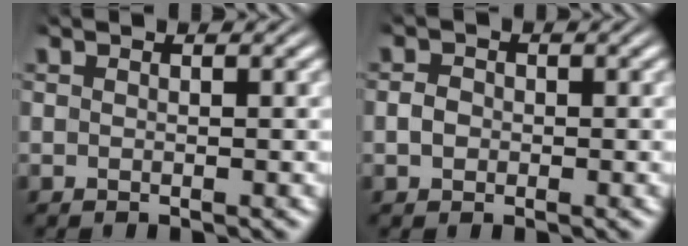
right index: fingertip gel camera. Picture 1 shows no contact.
{"total": 0.8, "force": [-0.4, 0.6, 0.3], "torque": [-0.012, -0.005, -0.004]}